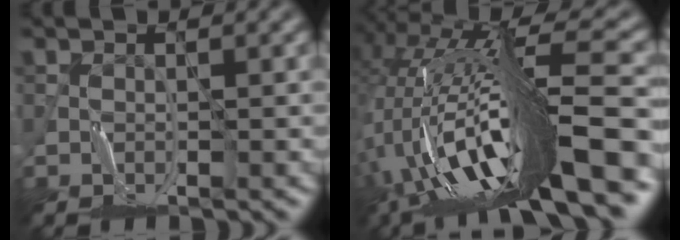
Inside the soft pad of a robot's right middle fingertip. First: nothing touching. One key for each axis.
{"total": 15.9, "fx": -5.6, "fy": 3.6, "fz": 14.4, "tx": -0.267, "ty": 0.040, "tz": -0.105}